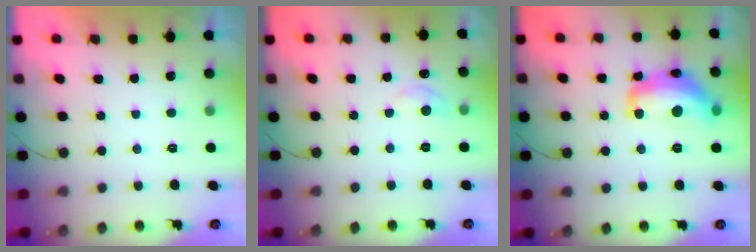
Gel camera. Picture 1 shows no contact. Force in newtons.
{"total": 5.6, "press": 5.6, "slide": 0.5}
{"total": 15.7, "press": 15.6, "slide": 1.1}